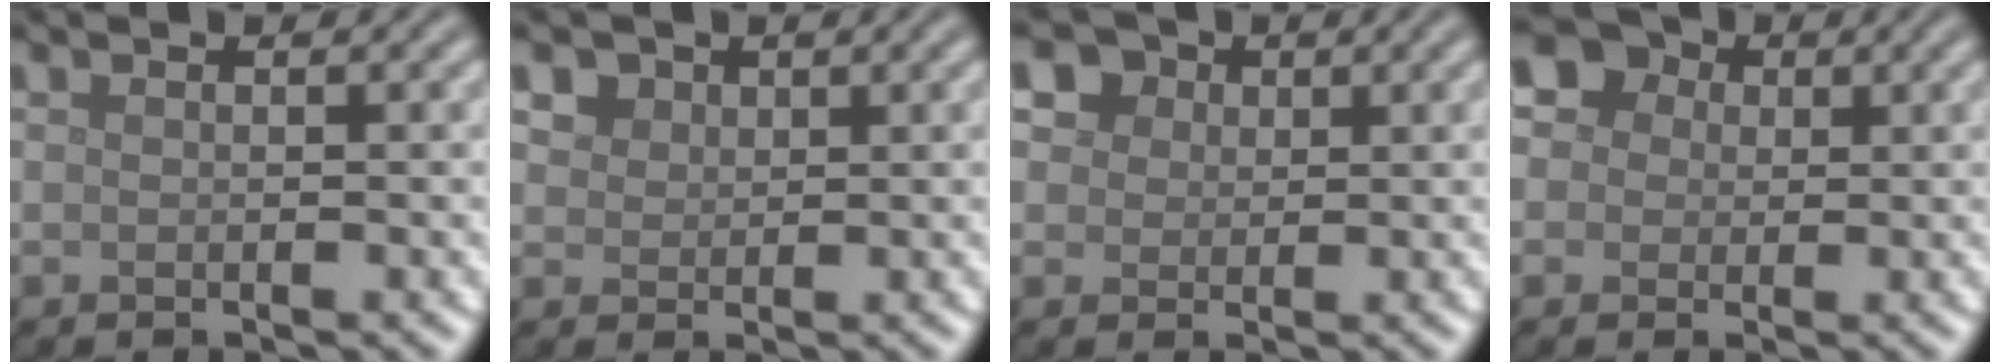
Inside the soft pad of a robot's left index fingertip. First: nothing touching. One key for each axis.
{"total": 3.5, "fx": 2.1, "fy": 2.4, "fz": 1.4, "tx": -0.046, "ty": 0.002, "tz": 0.039}
{"total": 6.7, "fx": 3.6, "fy": 4.9, "fz": 2.9, "tx": -0.067, "ty": 0.017, "tz": 0.044}
{"total": 7.6, "fx": 3.1, "fy": 6.2, "fz": 3.2, "tx": -0.060, "ty": 0.040, "tz": 0.021}